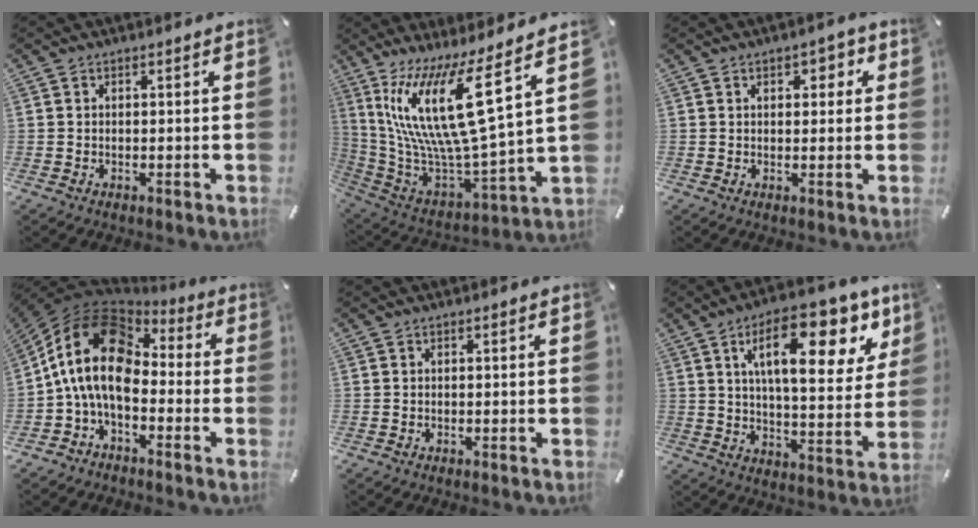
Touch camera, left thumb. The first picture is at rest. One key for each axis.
{"total": 21.7, "fx": 9.8, "fy": 5.5, "fz": 18.6, "tx": -0.376, "ty": -0.073, "tz": 0.159}
{"total": 3.1, "fx": 1.0, "fy": 2.1, "fz": 2.1, "tx": -0.021, "ty": 0.000, "tz": 0.009}
{"total": 17.4, "fx": -1.4, "fy": 11.4, "fz": 13.1, "tx": -0.284, "ty": 0.015, "tz": -0.035}
{"total": 0.0}
{"total": 21.0, "fx": 10.2, "fy": 8.9, "fz": 16.1, "tx": -0.241, "ty": -0.042, "tz": 0.158}